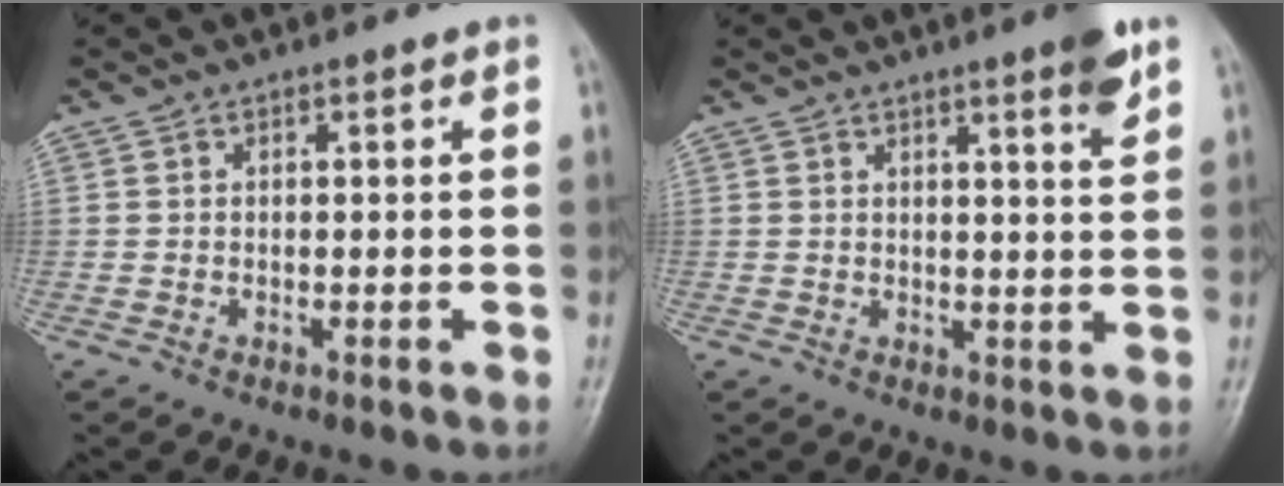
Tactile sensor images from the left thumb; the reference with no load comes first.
{"total": 5.0, "force": [3.2, 0.2, 3.8], "torque": [-0.046, -0.021, 0.042]}